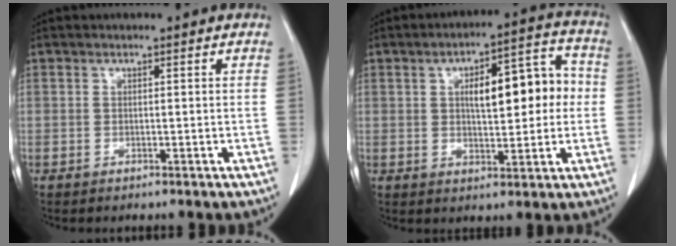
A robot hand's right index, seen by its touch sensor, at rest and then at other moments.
{"total": 11.7, "force": [1.3, 4.0, 10.9], "torque": [-0.153, 0.037, 0.024]}